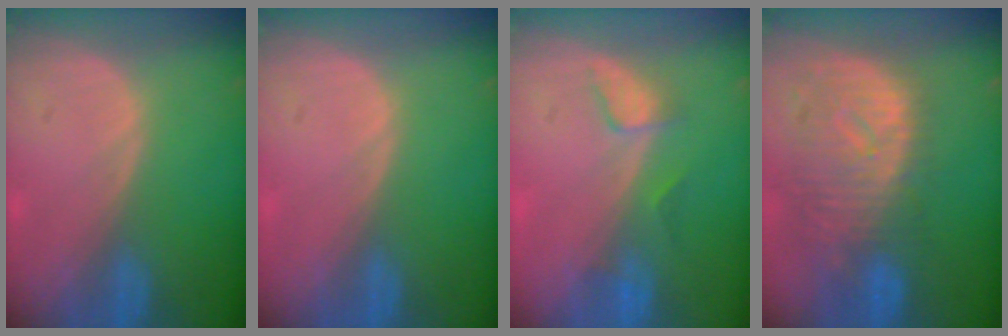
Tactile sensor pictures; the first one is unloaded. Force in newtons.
{"total": 0.0}
{"total": 2.8, "press": 2.7, "slide": 0.4}
{"total": 10.8, "press": 9.7, "slide": 4.8}